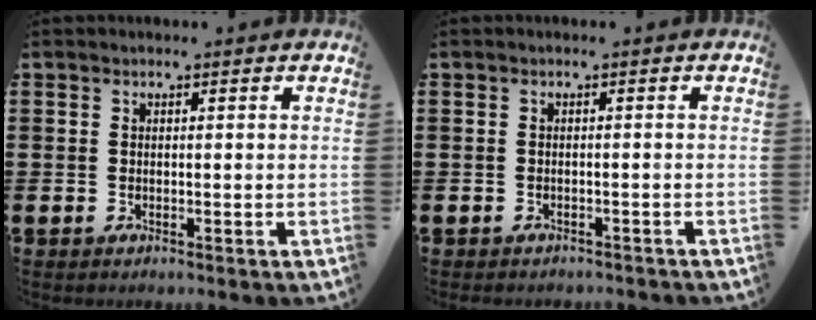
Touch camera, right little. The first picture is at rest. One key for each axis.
{"total": 0.7, "fx": -0.7, "fy": 0.1, "fz": 0.0, "tx": -0.002, "ty": -0.001, "tz": -0.014}